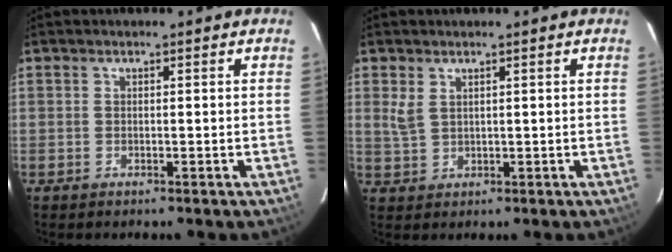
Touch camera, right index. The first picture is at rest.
{"total": 2.7, "force": [1.4, 1.5, 1.7], "torque": [-0.034, 0.000, 0.031]}